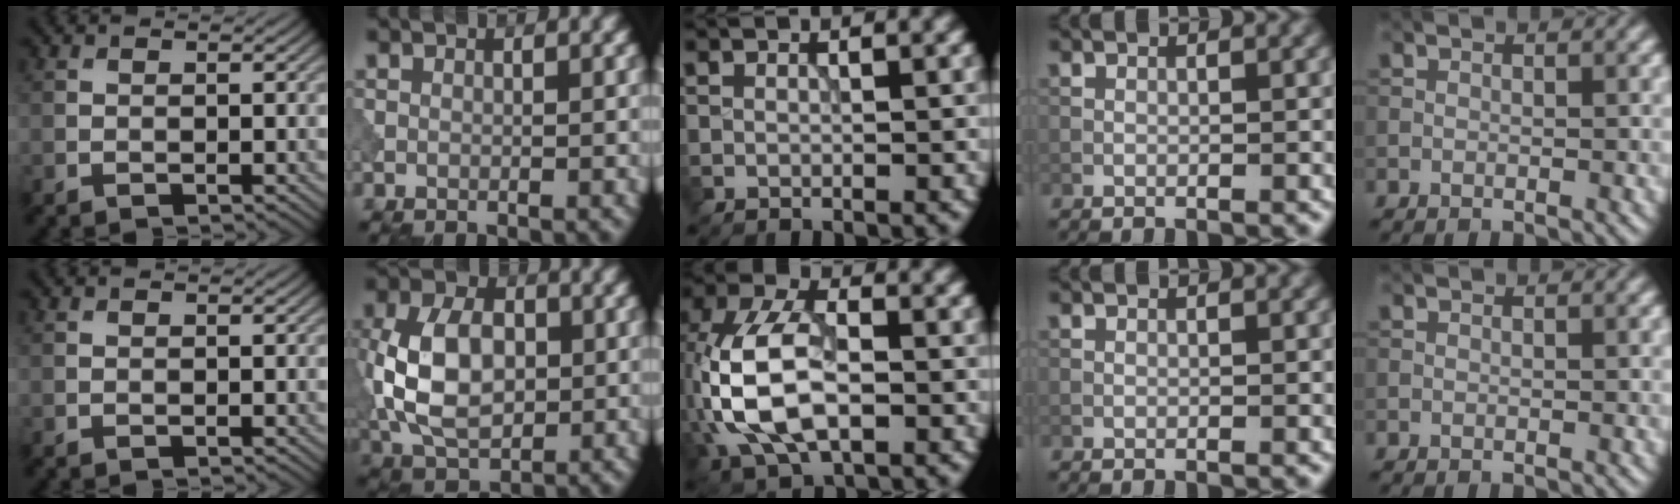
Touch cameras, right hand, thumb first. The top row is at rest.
{"index": {"total": 8.8, "force": [-0.4, 5.7, 6.7], "torque": [-0.145, 0.003, -0.014]}, "middle": {"total": 10.0, "force": [-1.5, 5.9, 7.9], "torque": [-0.173, 0.011, -0.040]}}